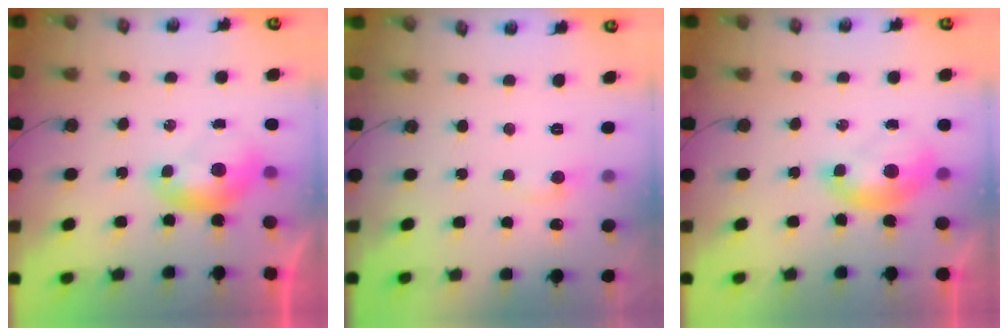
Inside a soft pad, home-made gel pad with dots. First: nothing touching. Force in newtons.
{"total": 1.2, "press": 0.9, "slide": 0.8}
{"total": 1.8, "press": 1.7, "slide": 0.7}